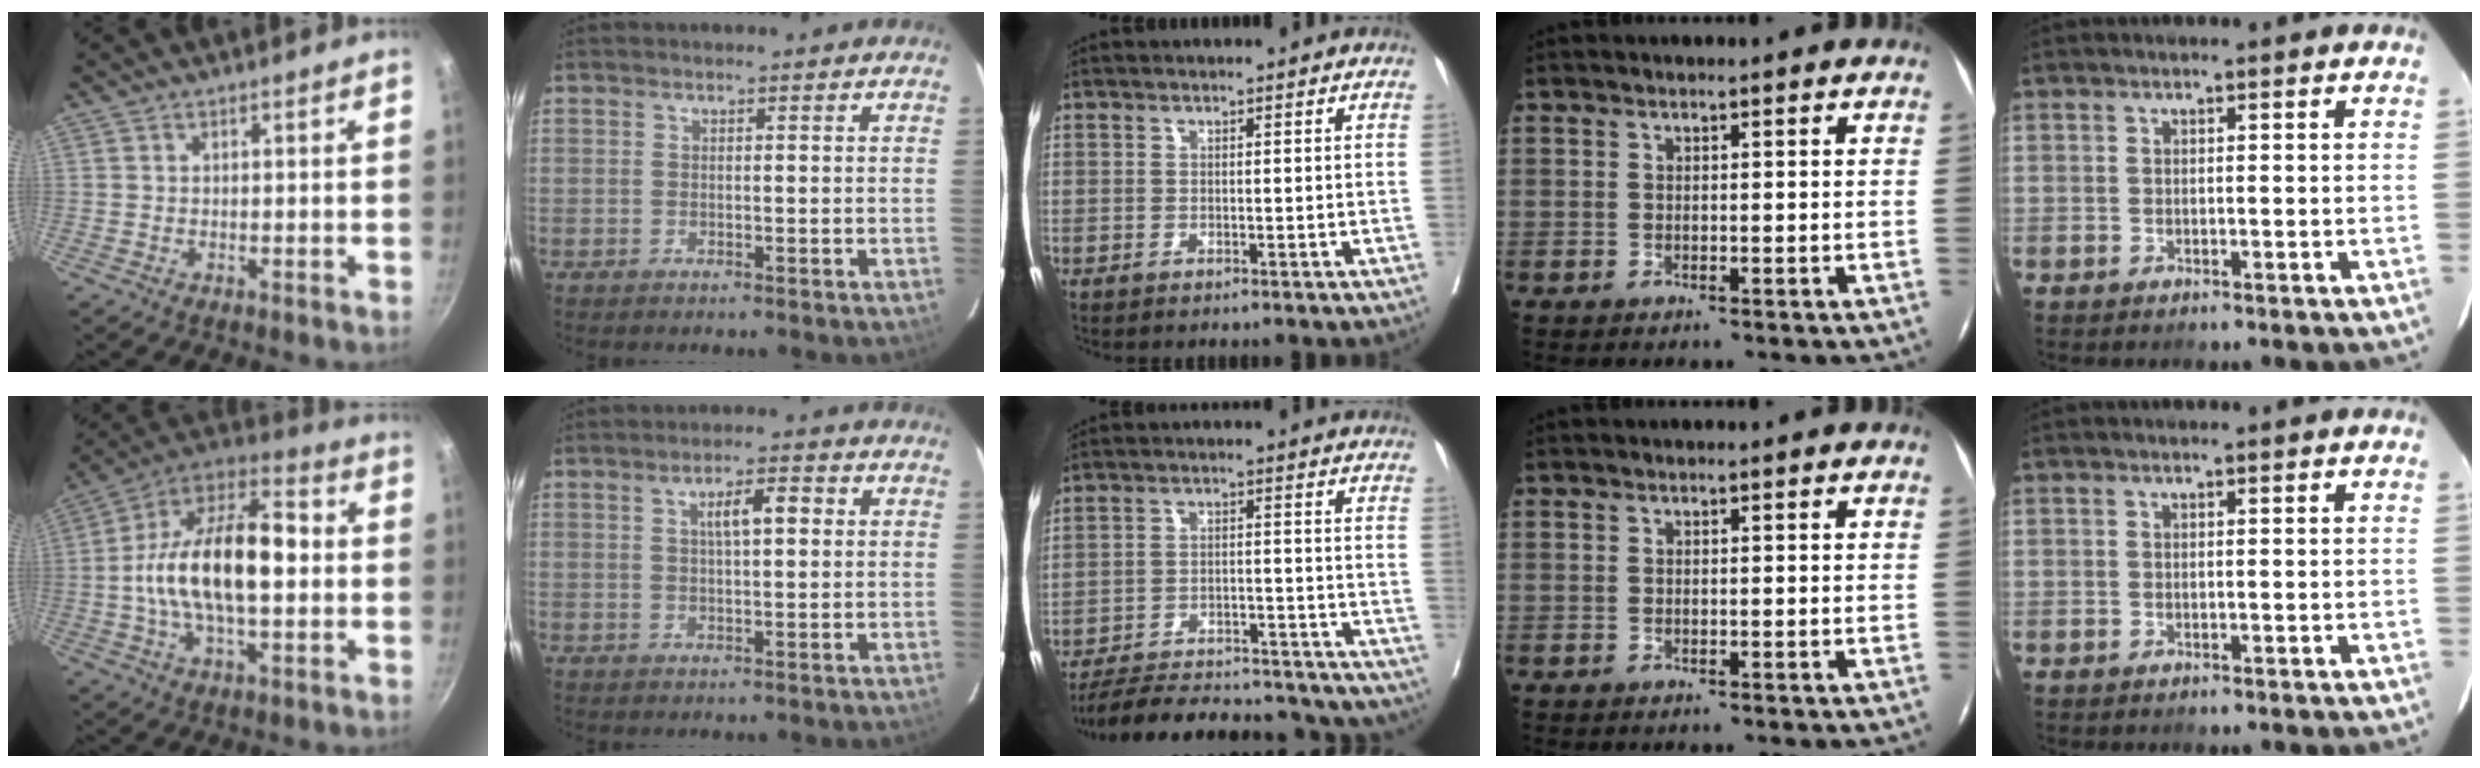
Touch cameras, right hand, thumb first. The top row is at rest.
{"thumb": {"total": 21.4, "force": [-0.2, 10.2, 18.9], "torque": [-0.325, 0.032, -0.010]}, "index": {"total": 5.0, "force": [1.2, 1.1, 4.7], "torque": [-0.081, 0.014, 0.021]}, "middle": {"total": 25.8, "force": [-23.7, 5.2, 8.9], "torque": [-0.116, -0.015, -0.316]}}